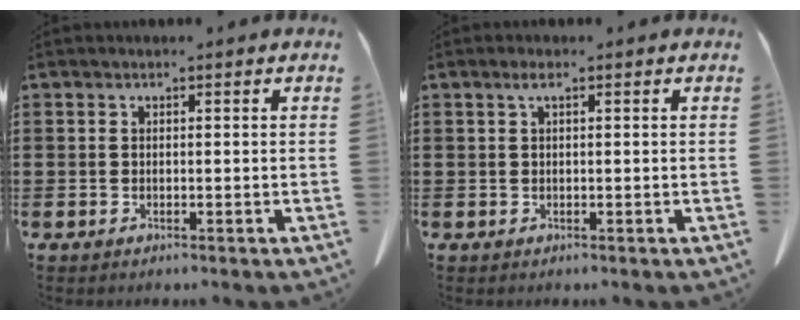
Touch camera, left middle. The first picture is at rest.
{"total": 1.3, "force": [0.4, 0.3, 1.2], "torque": [-0.026, 0.004, 0.007]}